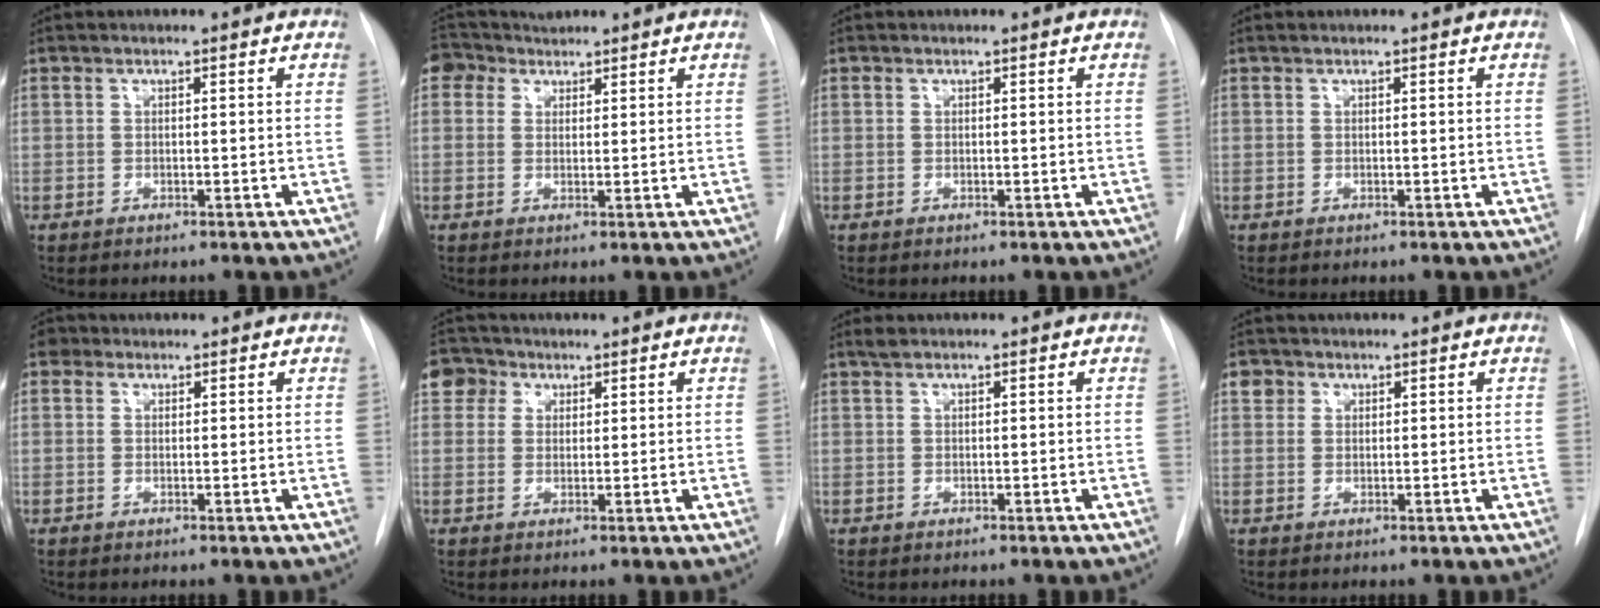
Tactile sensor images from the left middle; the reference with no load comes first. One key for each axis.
{"total": 3.2, "fx": 2.5, "fy": 1.9, "fz": -0.1, "tx": -0.002, "ty": 0.025, "tz": 0.043}
{"total": 0.0}
{"total": 0.0}
{"total": 1.9, "fx": 1.0, "fy": 1.6, "fz": 0.4, "tx": -0.003, "ty": 0.010, "tz": 0.011}
{"total": 3.8, "fx": 2.0, "fy": 3.3, "fz": 0.5, "tx": -0.010, "ty": 0.014, "tz": 0.035}
{"total": 0.8, "fx": 0.6, "fy": 0.2, "fz": 0.4, "tx": -0.012, "ty": 0.012, "tz": 0.014}
{"total": 1.8, "fx": 0.9, "fy": 1.5, "fz": 0.2, "tx": 0.007, "ty": 0.003, "tz": 0.008}